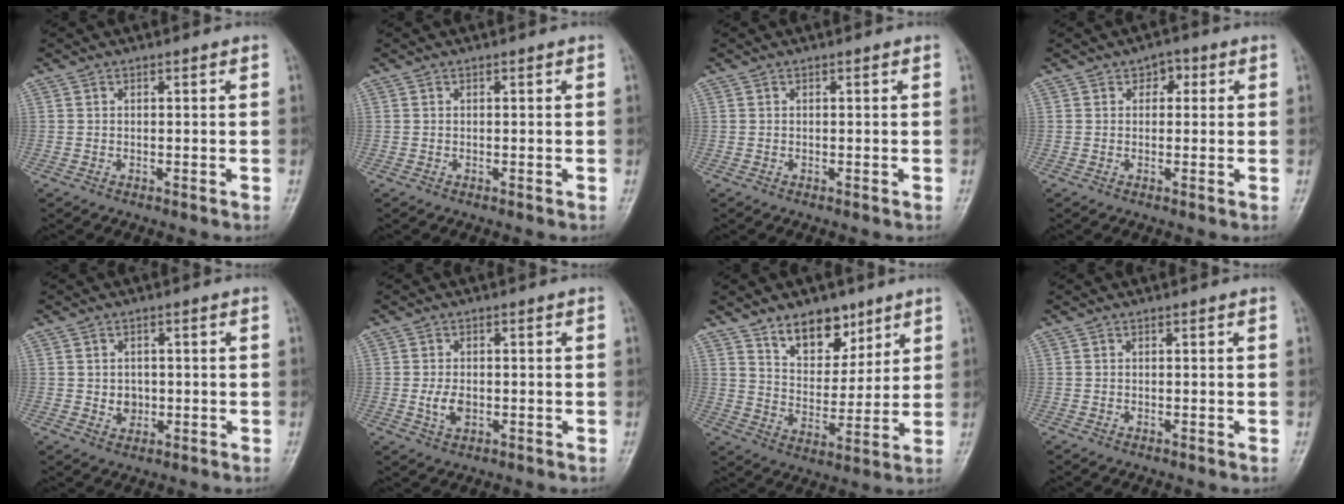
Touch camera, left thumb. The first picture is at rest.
{"total": 0.0}
{"total": 0.0}
{"total": 2.7, "force": [0.9, 2.0, 1.5], "torque": [0.001, 0.004, 0.005]}
{"total": 2.9, "force": [-0.2, 2.5, 1.4], "torque": [-0.005, 0.002, 0.002]}
{"total": 3.6, "force": [-0.6, 2.3, 2.7], "torque": [-0.045, -0.002, -0.008]}
{"total": 10.9, "force": [7.3, 6.3, 5.2], "torque": [-0.046, -0.049, 0.128]}
{"total": 0.0}